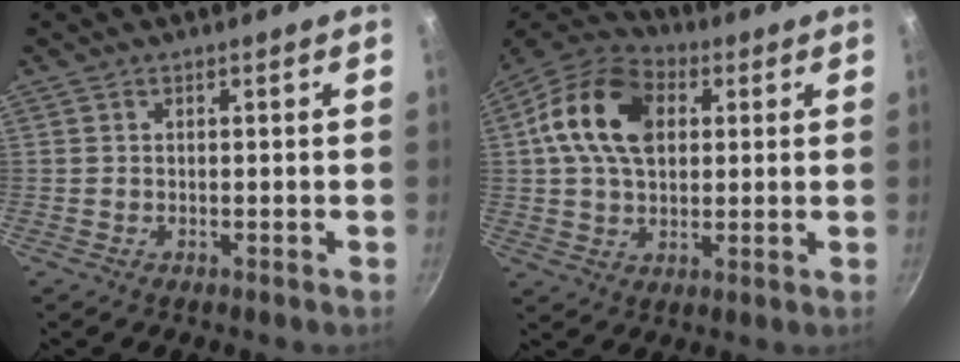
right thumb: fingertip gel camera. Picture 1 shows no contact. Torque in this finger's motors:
{"motor_torque": [2.39, 2.62, 1.09, -0.45, 0.23]}